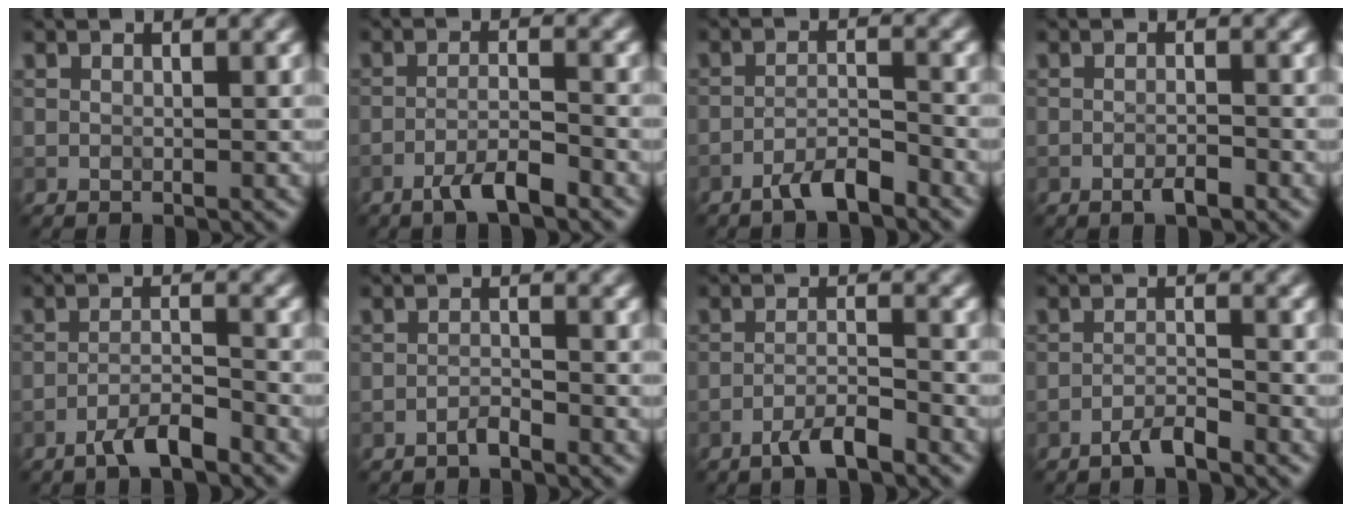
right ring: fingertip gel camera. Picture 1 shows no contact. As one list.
[{"total": 3.3, "force": [-2.3, 0.5, 2.3], "torque": [-0.042, 0.007, -0.048]}, {"total": 3.1, "force": [-2.4, 0.5, 1.9], "torque": [-0.032, 0.008, -0.049]}, {"total": 1.7, "force": [-1.0, 0.3, 1.3], "torque": [-0.021, 0.000, -0.019]}, {"total": 3.2, "force": [-2.5, 0.5, 2.0], "torque": [-0.035, 0.007, -0.051]}, {"total": 1.1, "force": [-1.0, 0.1, 0.6], "torque": [-0.011, 0.004, -0.021]}, {"total": 3.0, "force": [-2.2, 0.4, 2.0], "torque": [-0.035, 0.007, -0.046]}, {"total": 1.9, "force": [-1.6, 0.2, 1.1], "torque": [-0.020, 0.006, -0.034]}]